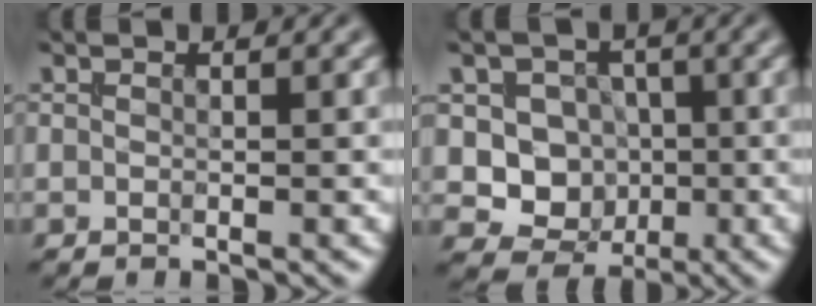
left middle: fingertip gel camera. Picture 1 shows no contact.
{"total": 6.2, "force": [-0.2, 5.8, 2.3], "torque": [-0.014, 0.007, -0.022]}